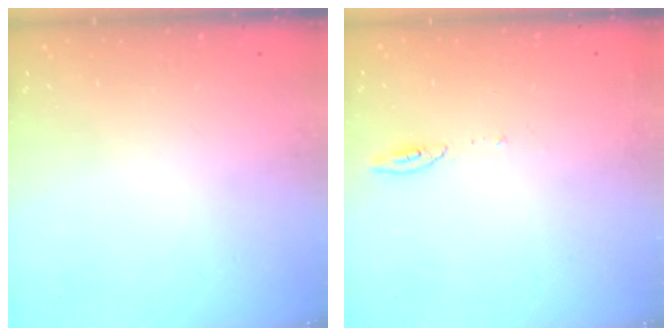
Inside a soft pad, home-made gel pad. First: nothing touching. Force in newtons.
{"total": 4.8, "press": 4.8, "slide": 0.6}